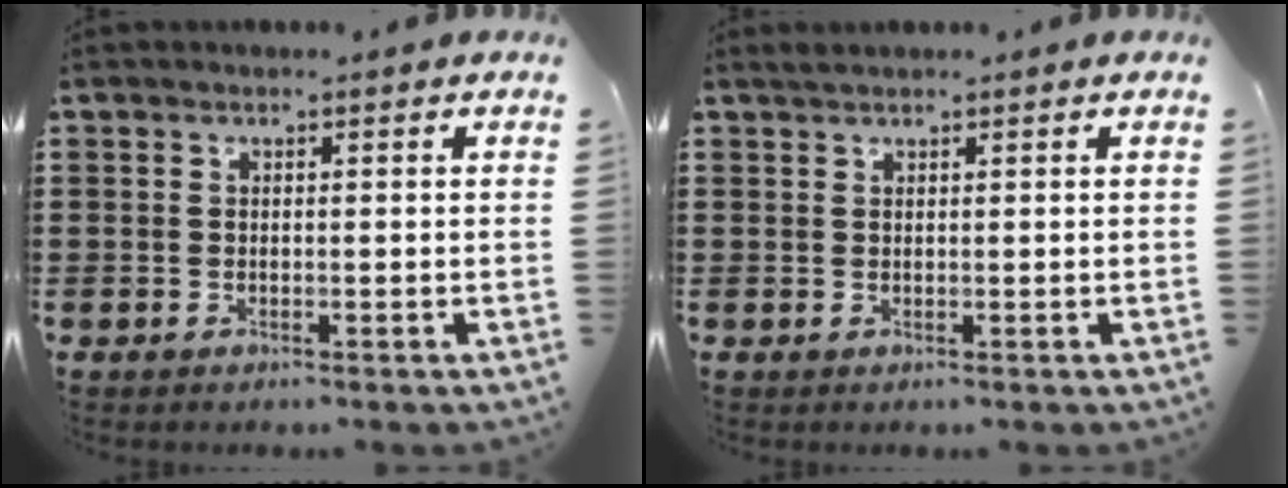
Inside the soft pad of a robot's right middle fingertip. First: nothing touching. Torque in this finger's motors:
{"motor_torque": [-0.10, -0.23, -0.06, -0.01]}